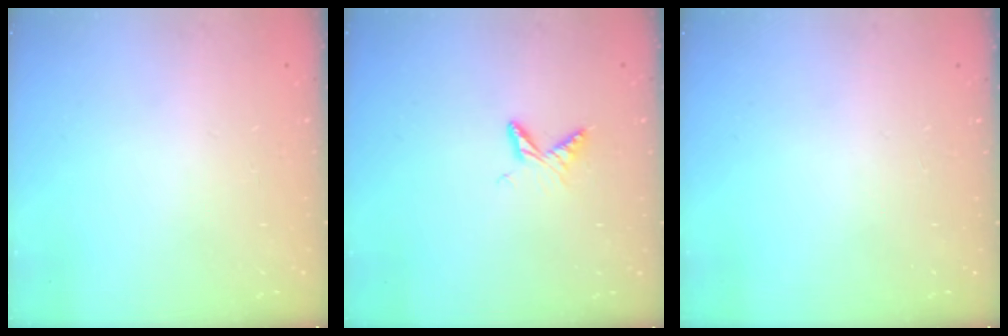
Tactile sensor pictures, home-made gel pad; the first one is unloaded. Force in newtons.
{"total": 5.8, "press": 5.7, "slide": 0.7}
{"total": 0.0}